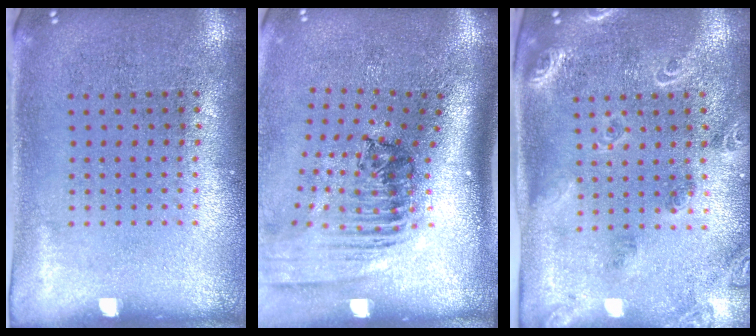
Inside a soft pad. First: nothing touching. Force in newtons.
{"total": 2.5, "press": 1.8, "slide": 1.8}
{"total": 1.8, "press": 1.7, "slide": 0.4}